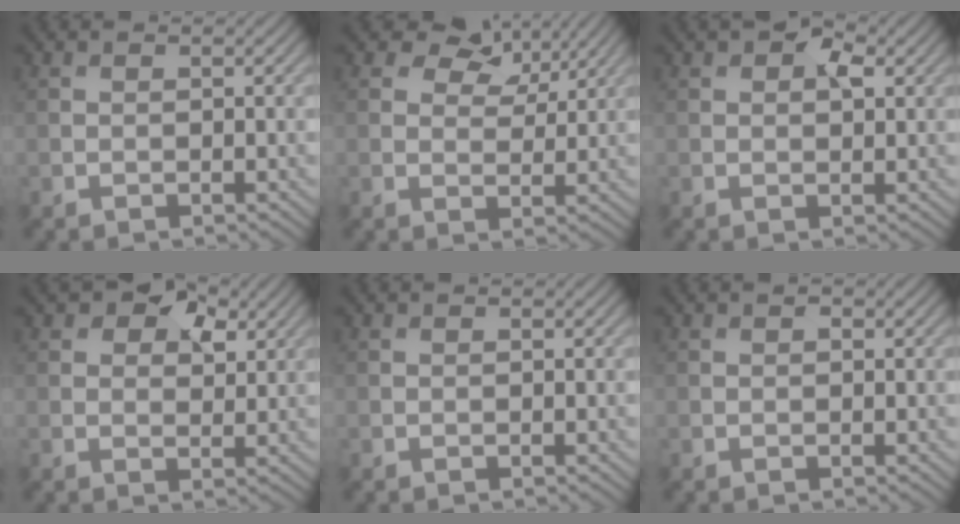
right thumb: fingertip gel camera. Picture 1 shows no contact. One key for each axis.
{"total": 5.9, "fx": 3.7, "fy": 3.4, "fz": 3.1, "tx": -0.042, "ty": -0.003, "tz": 0.057}
{"total": 3.3, "fx": 1.5, "fy": 1.8, "fz": 2.3, "tx": -0.036, "ty": 0.003, "tz": 0.023}
{"total": 6.1, "fx": 3.4, "fy": 3.5, "fz": 3.6, "tx": -0.047, "ty": -0.001, "tz": 0.052}
{"total": 0.0}
{"total": 0.6, "fx": 0.3, "fy": 0.3, "fz": 0.4, "tx": -0.004, "ty": 0.000, "tz": 0.002}